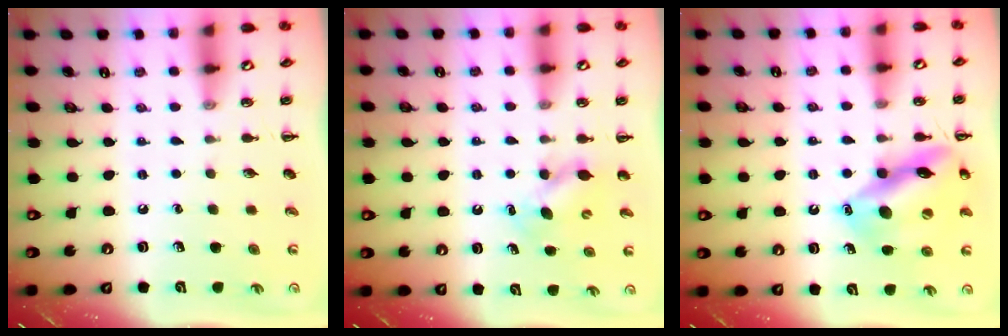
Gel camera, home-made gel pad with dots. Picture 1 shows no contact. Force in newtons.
{"total": 5.5, "press": 5.4, "slide": 1.2}
{"total": 16.5, "press": 16.5, "slide": 1.5}